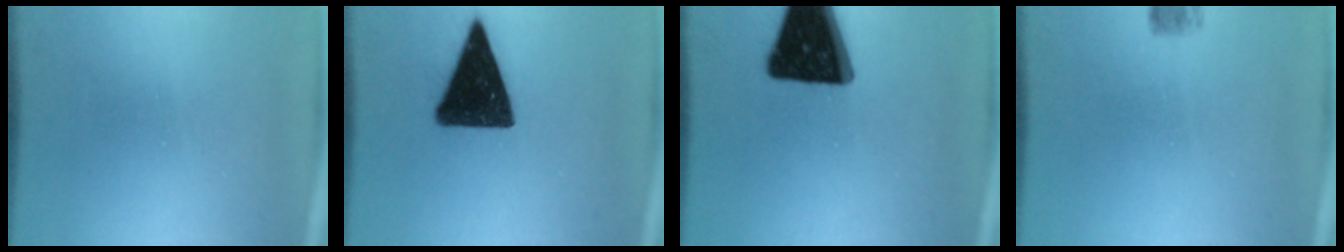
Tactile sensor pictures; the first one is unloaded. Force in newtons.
{"total": 15.4}
{"total": 19.5}
{"total": 2.6}